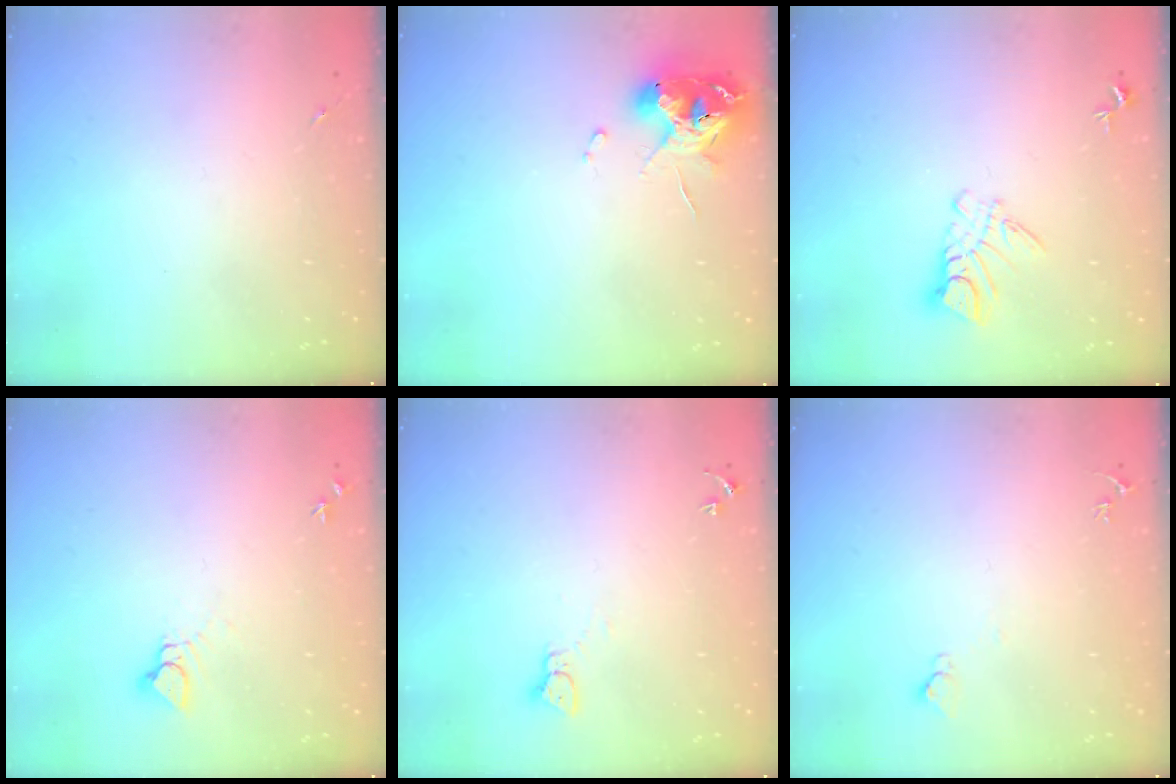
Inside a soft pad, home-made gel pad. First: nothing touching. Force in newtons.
{"total": 10.3, "press": 10.3, "slide": 1.3}
{"total": 8.0, "press": 8.0, "slide": 0.7}
{"total": 3.9, "press": 3.9, "slide": 0.2}
{"total": 2.3, "press": 2.3, "slide": 0.3}
{"total": 4.4, "press": 4.4, "slide": 0.4}